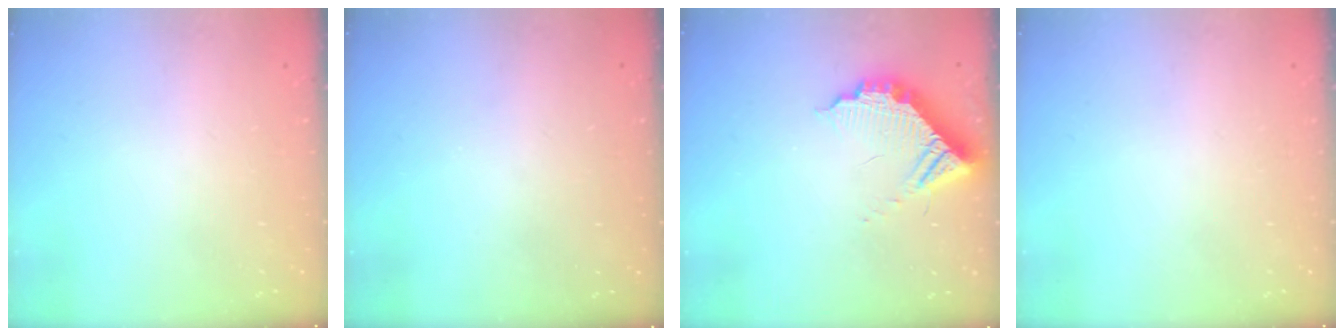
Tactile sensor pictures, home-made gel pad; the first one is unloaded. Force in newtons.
{"total": 2.9, "press": 2.8, "slide": 0.9}
{"total": 11.1, "press": 11.0, "slide": 1.0}
{"total": 0.0}